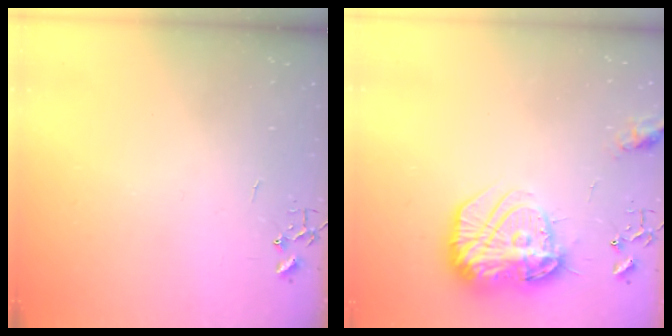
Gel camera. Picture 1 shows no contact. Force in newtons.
{"total": 19.3, "press": 19.2, "slide": 1.6}